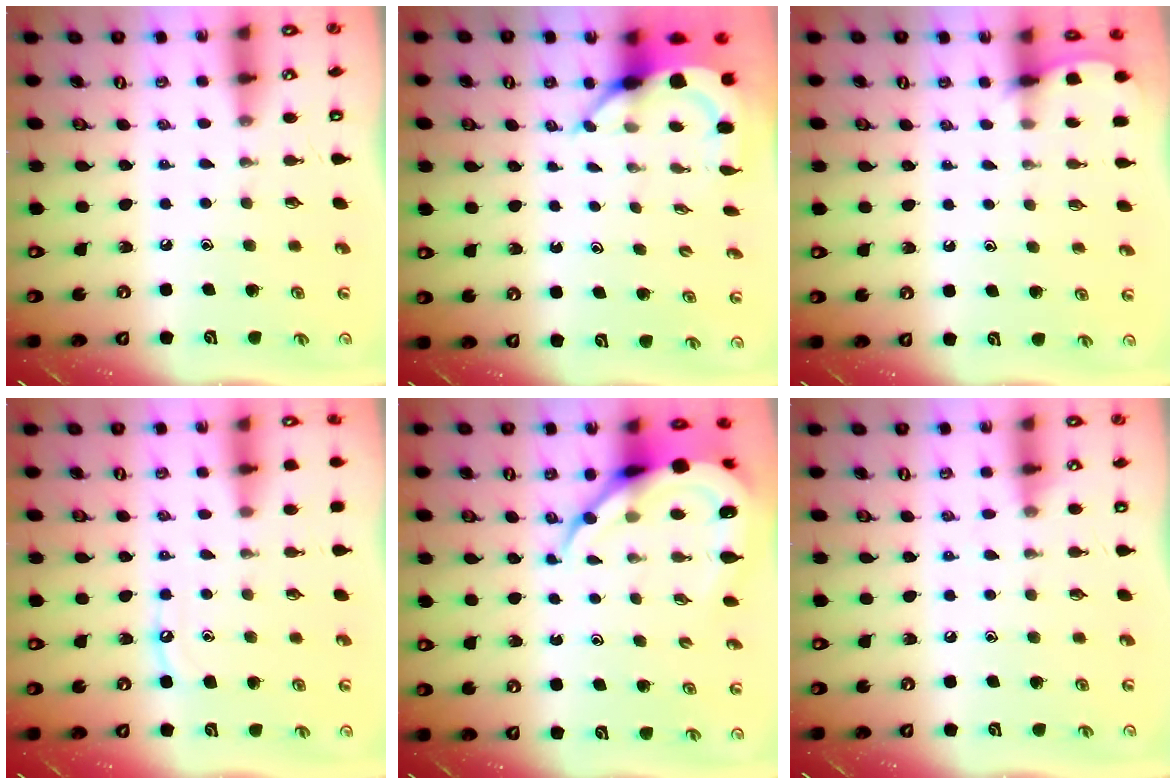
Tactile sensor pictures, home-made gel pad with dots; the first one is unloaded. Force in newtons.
{"total": 5.2, "press": 5.1, "slide": 0.5}
{"total": 2.6, "press": 2.6, "slide": 0.3}
{"total": 4.9, "press": 4.9, "slide": 0.5}
{"total": 10.9, "press": 10.8, "slide": 1.2}
{"total": 4.0, "press": 3.9, "slide": 0.5}